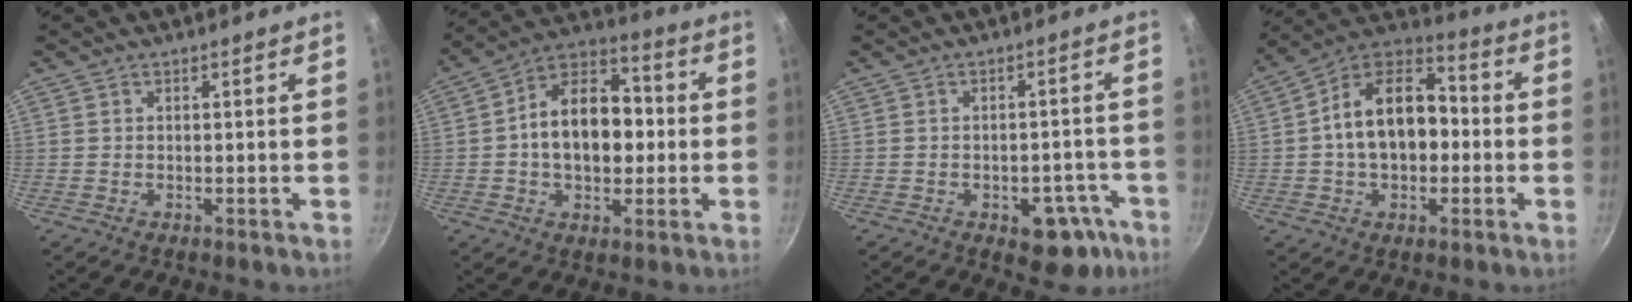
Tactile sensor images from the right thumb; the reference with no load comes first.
{"total": 16.5, "force": [0.0, 10.5, 12.6], "torque": [-0.172, 0.032, -0.008]}
{"total": 8.3, "force": [-4.3, 4.8, 5.3], "torque": [-0.036, 0.035, -0.048]}
{"total": 17.2, "force": [-0.1, 11.0, 13.3], "torque": [-0.192, 0.038, -0.013]}